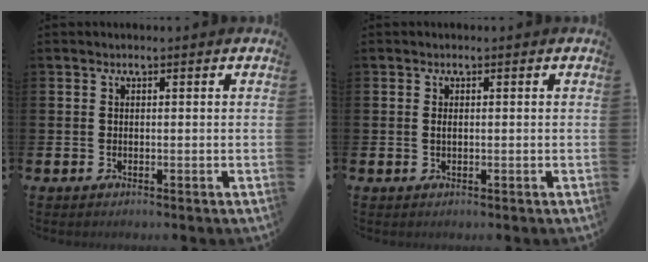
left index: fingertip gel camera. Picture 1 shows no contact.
{"total": 0.5, "force": [0.0, 0.2, 0.5], "torque": [-0.009, 0.000, -0.001]}